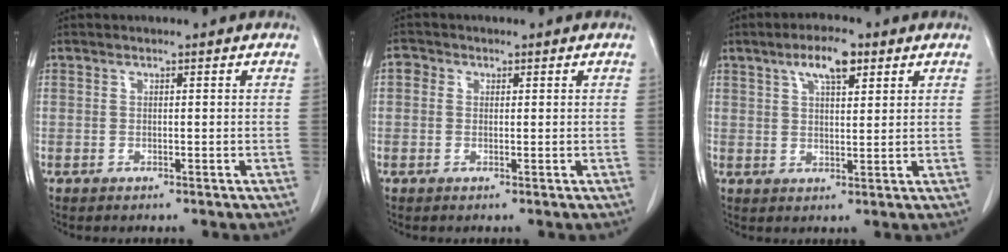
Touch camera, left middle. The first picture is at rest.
{"total": 1.7, "force": [0.5, 1.5, 0.6], "torque": [-0.009, 0.007, 0.003]}
{"total": 6.1, "force": [3.5, 1.7, 4.7], "torque": [-0.087, 0.009, 0.057]}